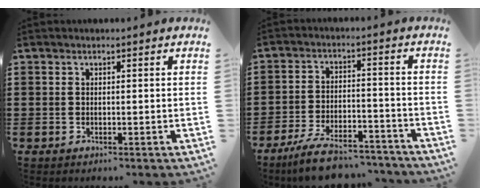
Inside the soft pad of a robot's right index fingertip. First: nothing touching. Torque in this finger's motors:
{"motor_torque": [0.64, 0.77, 0.72, 0.06]}